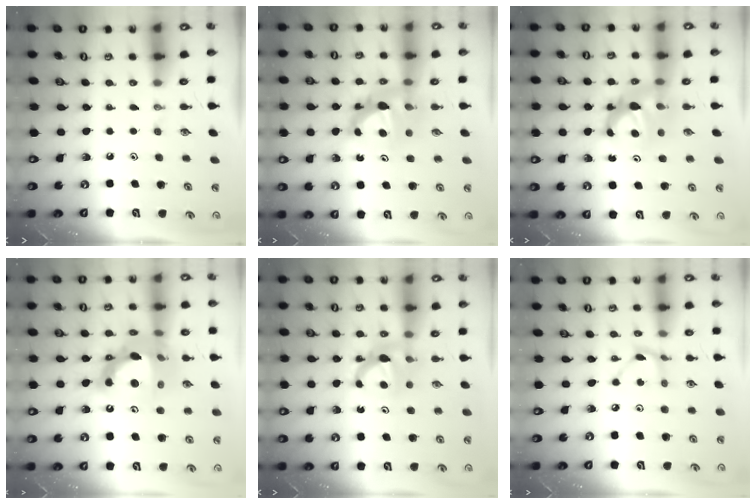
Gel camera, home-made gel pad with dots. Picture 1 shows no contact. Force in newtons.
{"total": 8.3, "press": 8.2, "slide": 0.8}
{"total": 7.3, "press": 7.3, "slide": 0.5}
{"total": 18.0, "press": 17.9, "slide": 1.5}
{"total": 7.3, "press": 7.3, "slide": 0.3}
{"total": 2.9, "press": 2.9, "slide": 0.1}